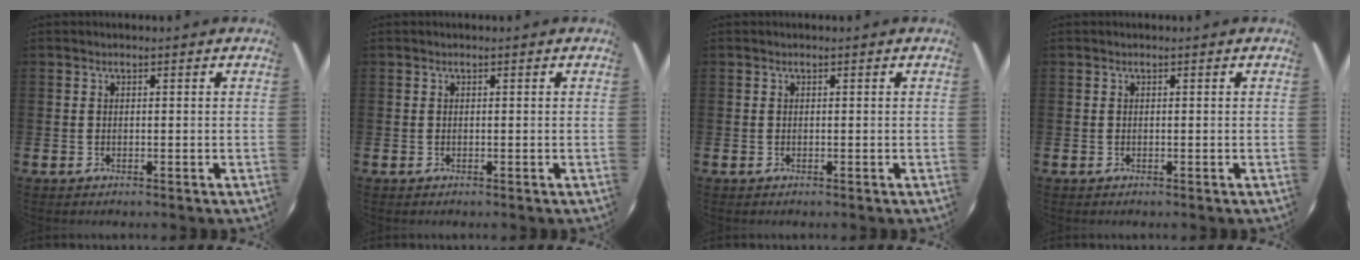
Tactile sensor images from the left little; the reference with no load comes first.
{"total": 0.0}
{"total": 0.0}
{"total": 0.0}